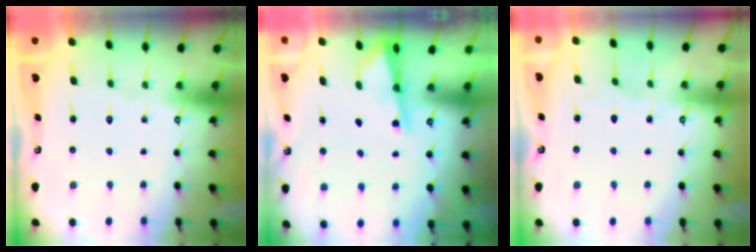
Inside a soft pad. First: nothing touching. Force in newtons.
{"total": 2.4, "press": 2.3, "slide": 0.3}
{"total": 2.4, "press": 2.4, "slide": 0.2}